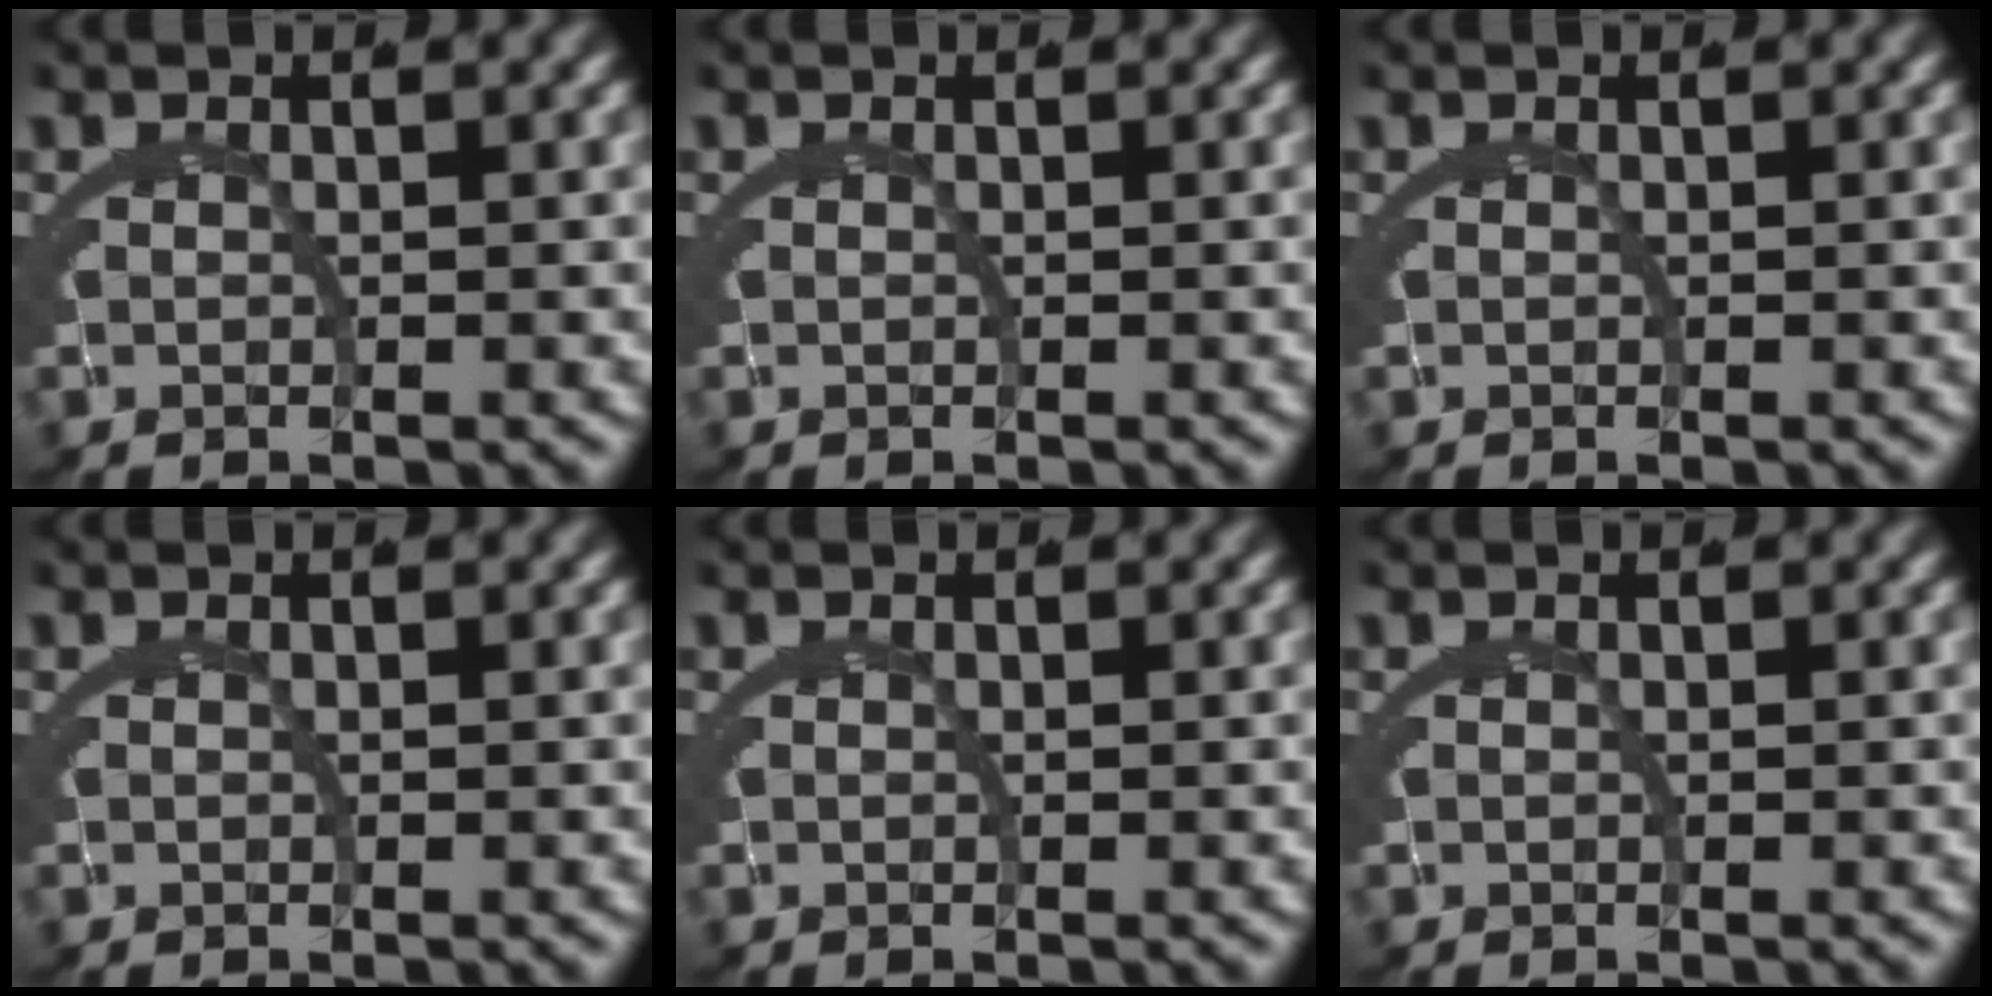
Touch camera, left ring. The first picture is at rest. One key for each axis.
{"total": 0.0}
{"total": 0.0}
{"total": 0.0}
{"total": 0.0}
{"total": 0.0}